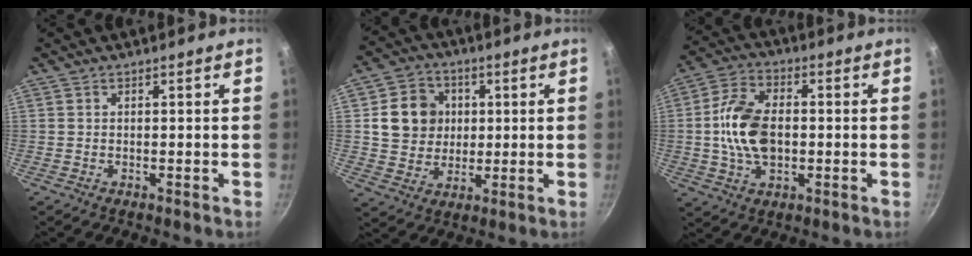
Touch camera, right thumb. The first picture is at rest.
{"total": 10.8, "force": [1.9, 9.6, 4.5], "torque": [-0.046, 0.007, 0.031]}
{"total": 12.5, "force": [-0.4, 7.8, 9.7], "torque": [-0.172, 0.021, -0.016]}